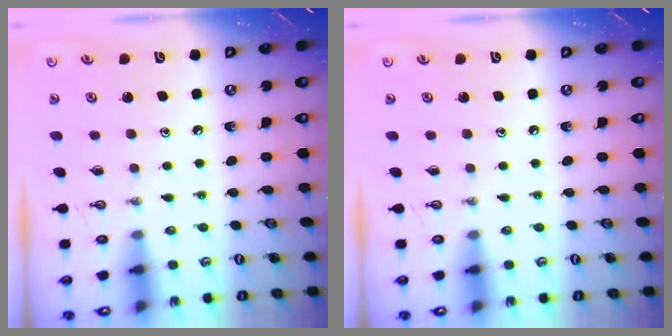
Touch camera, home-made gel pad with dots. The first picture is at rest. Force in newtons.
{"total": 0.0}